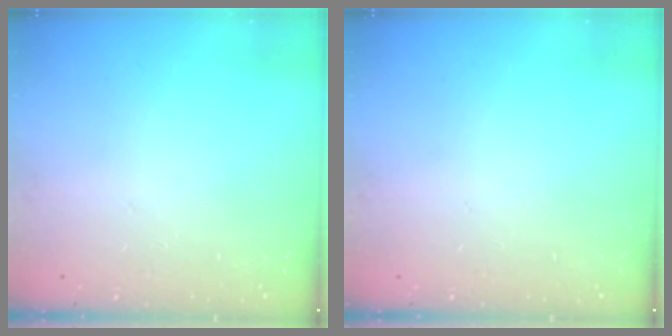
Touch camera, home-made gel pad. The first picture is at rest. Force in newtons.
{"total": 0.0}